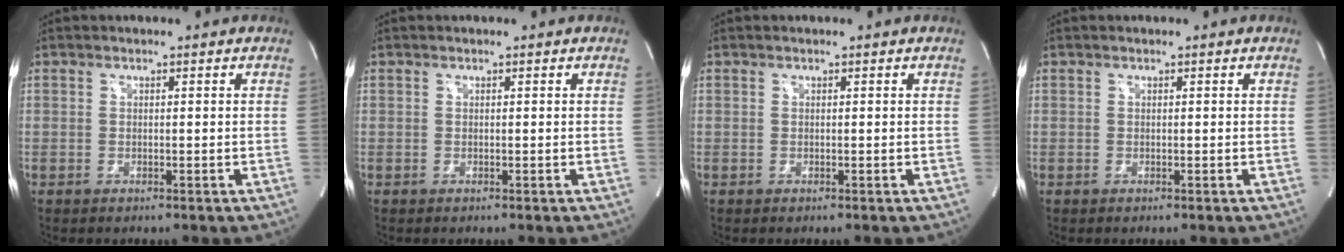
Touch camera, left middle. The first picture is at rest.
{"total": 0.0}
{"total": 0.0}
{"total": 0.0}